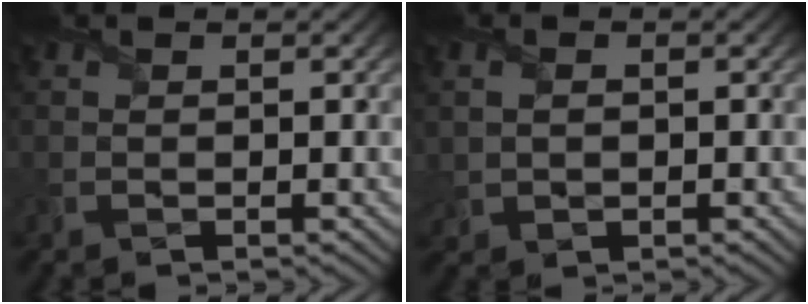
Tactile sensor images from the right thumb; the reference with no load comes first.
{"total": 1.9, "force": [0.2, 1.6, 1.0], "torque": [-0.035, -0.001, 0.011]}